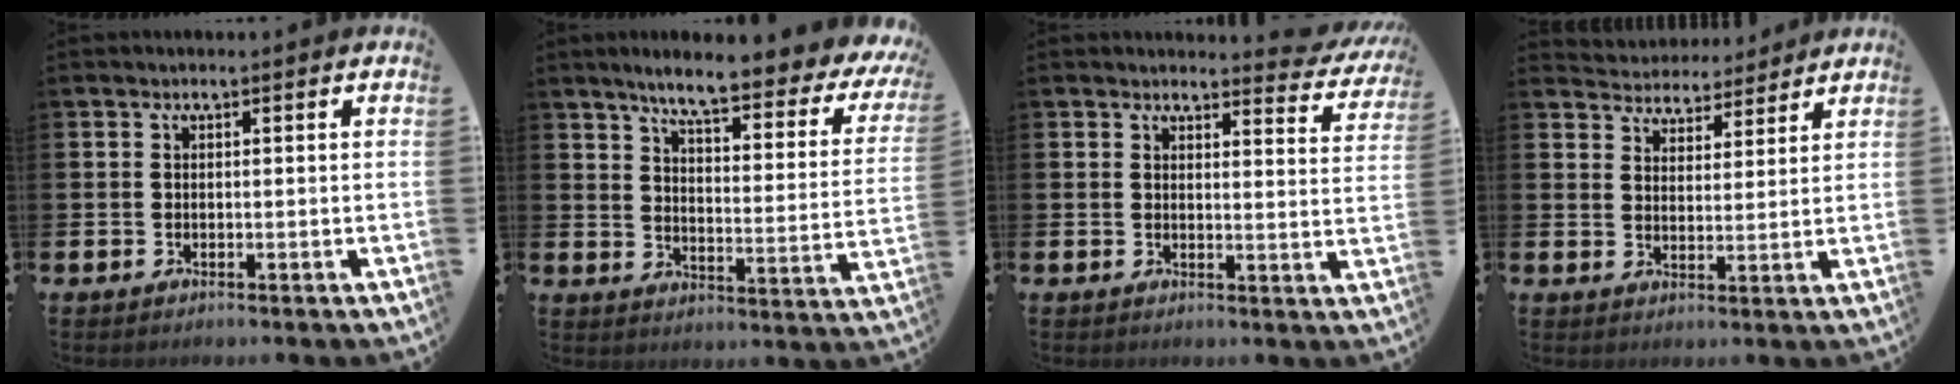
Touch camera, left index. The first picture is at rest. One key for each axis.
{"total": 7.3, "fx": 6.1, "fy": 0.8, "fz": 4.0, "tx": -0.087, "ty": -0.051, "tz": 0.094}
{"total": 3.0, "fx": 2.9, "fy": 0.5, "fz": 0.4, "tx": 0.000, "ty": -0.020, "tz": 0.047}
{"total": 4.5, "fx": 4.3, "fy": 1.3, "fz": -0.6, "tx": -0.002, "ty": -0.035, "tz": 0.075}